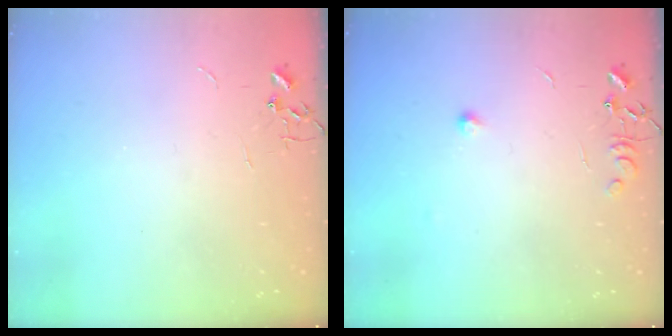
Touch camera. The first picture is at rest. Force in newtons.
{"total": 7.8, "press": 7.8, "slide": 0.5}